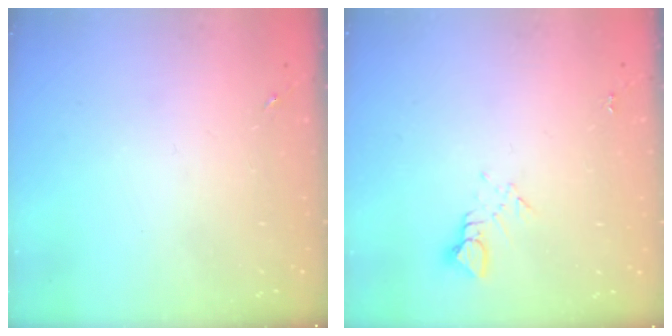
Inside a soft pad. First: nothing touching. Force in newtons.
{"total": 3.8, "press": 3.8, "slide": 0.4}